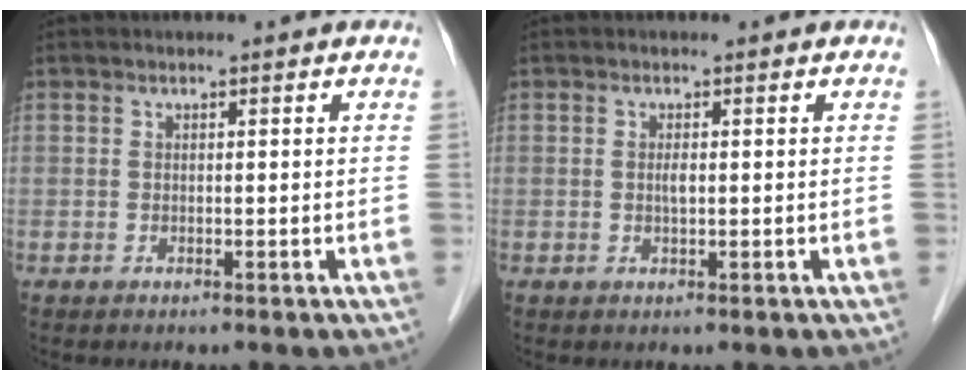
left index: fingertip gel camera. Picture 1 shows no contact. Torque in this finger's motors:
{"motor_torque": [0.72, 0.28, 0.07, 0.03]}